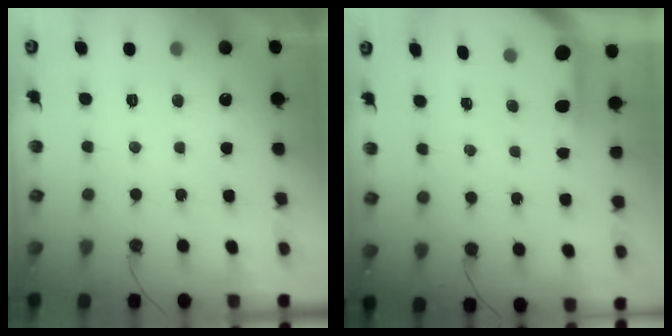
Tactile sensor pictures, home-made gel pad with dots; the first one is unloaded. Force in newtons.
{"total": 4.0, "press": 3.9, "slide": 0.4}